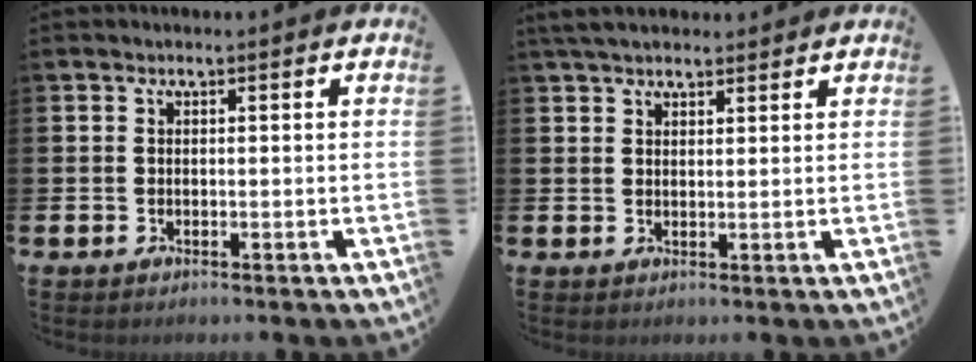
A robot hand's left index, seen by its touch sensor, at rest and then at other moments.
{"total": 3.7, "force": [3.3, 1.2, 1.2], "torque": [-0.025, -0.007, 0.060]}